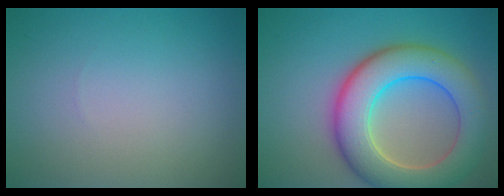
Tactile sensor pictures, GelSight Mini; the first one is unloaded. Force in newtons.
{"total": 9.5, "press": 9.5, "slide": 0.7}